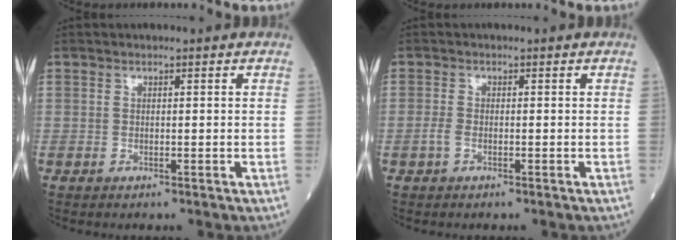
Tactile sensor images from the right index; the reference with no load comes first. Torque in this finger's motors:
{"motor_torque": [0.09, -0.21, 0.15, 0.01]}